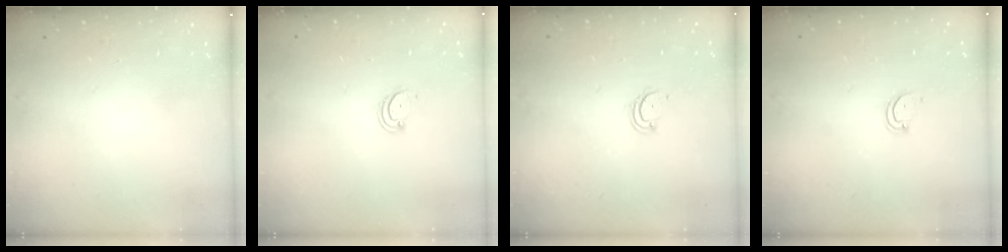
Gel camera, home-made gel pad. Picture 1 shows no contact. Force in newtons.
{"total": 2.2, "press": 2.2, "slide": 0.3}
{"total": 2.3, "press": 2.3, "slide": 0.2}
{"total": 2.8, "press": 2.8, "slide": 0.2}